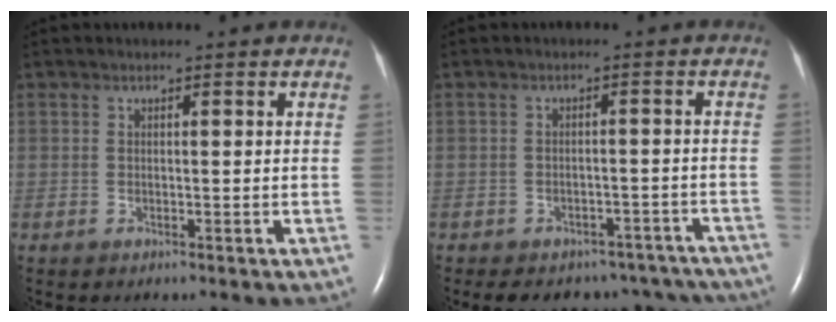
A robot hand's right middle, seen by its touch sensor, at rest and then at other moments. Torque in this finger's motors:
{"motor_torque": [0.65, -0.63, 0.07, 0.06]}